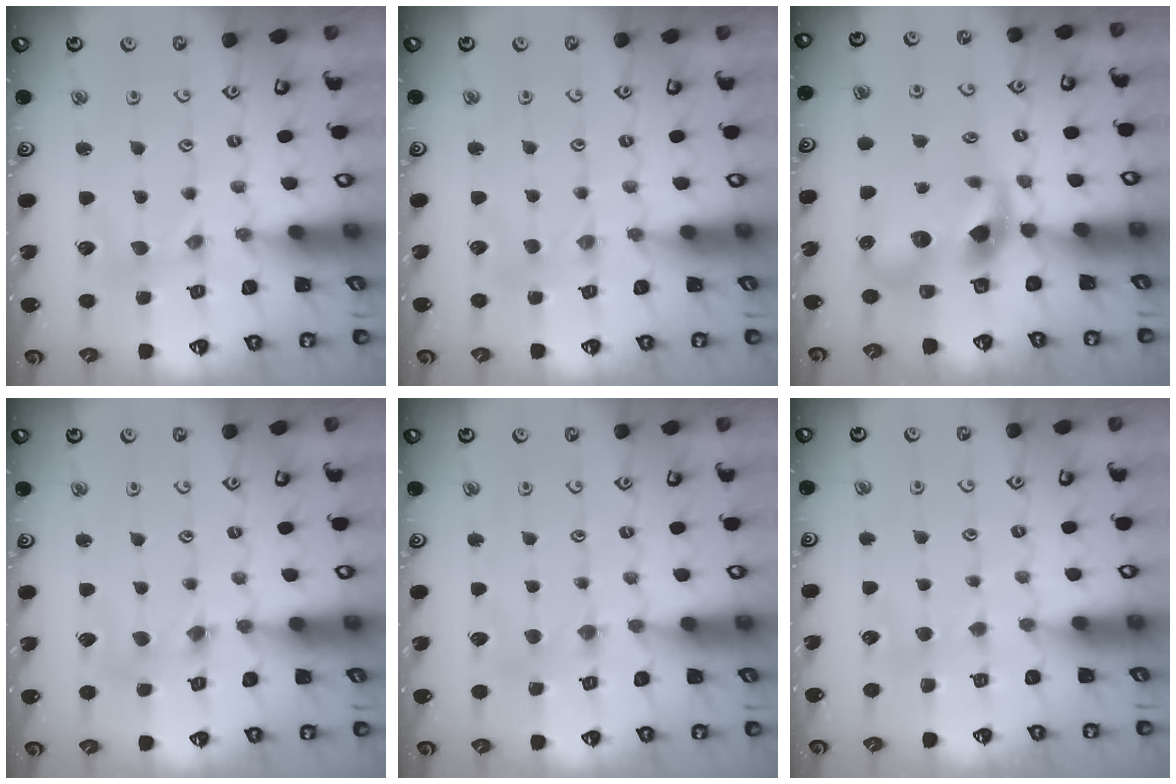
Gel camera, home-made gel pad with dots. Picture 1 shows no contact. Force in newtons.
{"total": 1.5, "press": 1.4, "slide": 0.3}
{"total": 10.7, "press": 10.6, "slide": 2.0}
{"total": 1.9, "press": 1.9, "slide": 0.2}
{"total": 3.9, "press": 3.9, "slide": 0.4}
{"total": 2.8, "press": 2.8, "slide": 0.3}